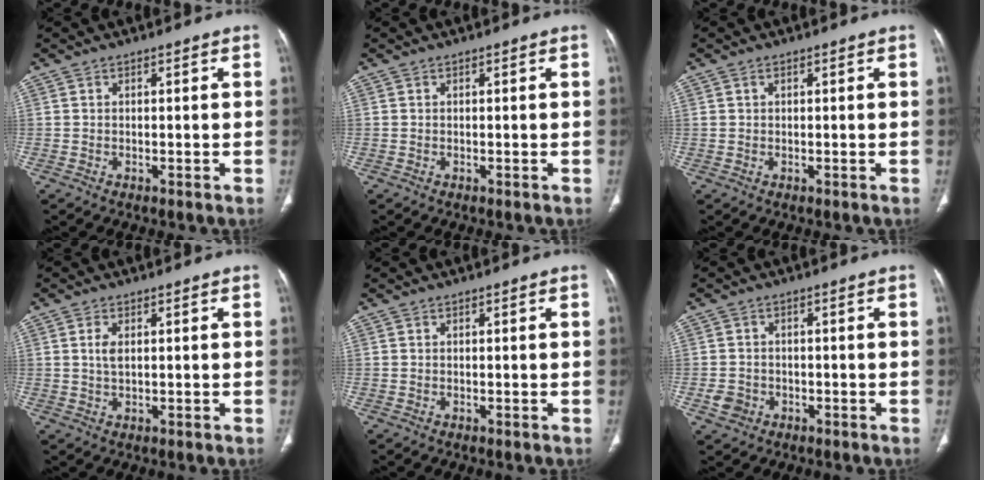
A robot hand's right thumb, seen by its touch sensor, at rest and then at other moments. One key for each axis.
{"total": 0.0}
{"total": 0.7, "fx": 0.4, "fy": 0.4, "fz": 0.4, "tx": -0.008, "ty": 0.003, "tz": 0.008}
{"total": 2.6, "fx": 0.7, "fy": 1.2, "fz": 2.1, "tx": -0.048, "ty": -0.001, "tz": 0.016}
{"total": 0.0}
{"total": 3.1, "fx": -1.2, "fy": 2.6, "fz": 1.1, "tx": -0.014, "ty": 0.010, "tz": -0.017}